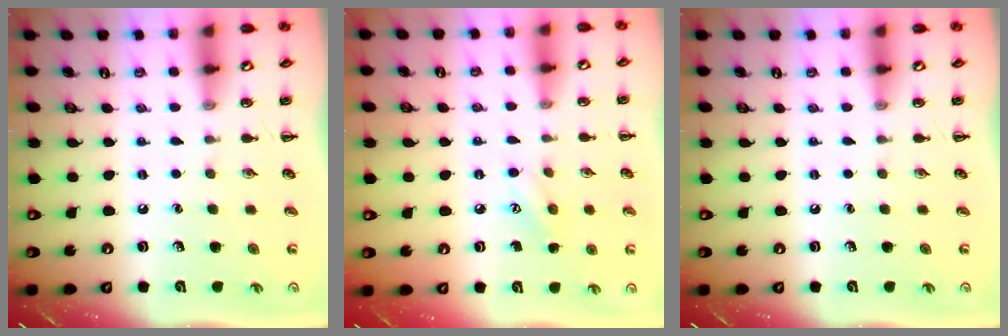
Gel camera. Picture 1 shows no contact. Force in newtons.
{"total": 6.4, "press": 6.2, "slide": 1.6}
{"total": 0.0}